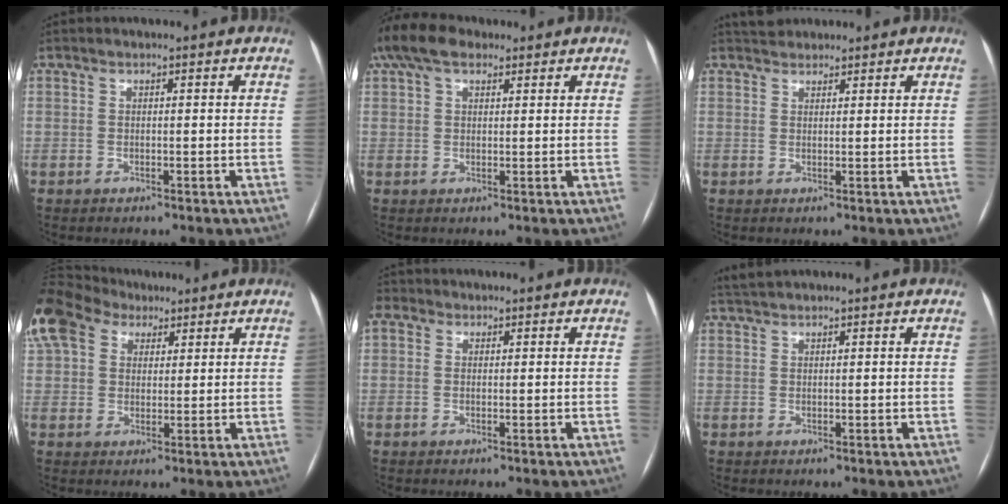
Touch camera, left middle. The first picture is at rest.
{"total": 7.8, "force": [5.4, 3.6, 4.3], "torque": [-0.099, 0.043, 0.104]}
{"total": 3.0, "force": [2.8, 1.1, 0.4], "torque": [-0.009, 0.025, 0.048]}
{"total": 20.5, "force": [11.7, 13.9, 9.5], "torque": [-0.282, 0.094, 0.218]}
{"total": 2.2, "force": [0.8, 1.8, 1.0], "torque": [-0.028, 0.019, 0.015]}
{"total": 2.1, "force": [2.0, 0.0, 0.8], "torque": [-0.020, 0.017, 0.042]}